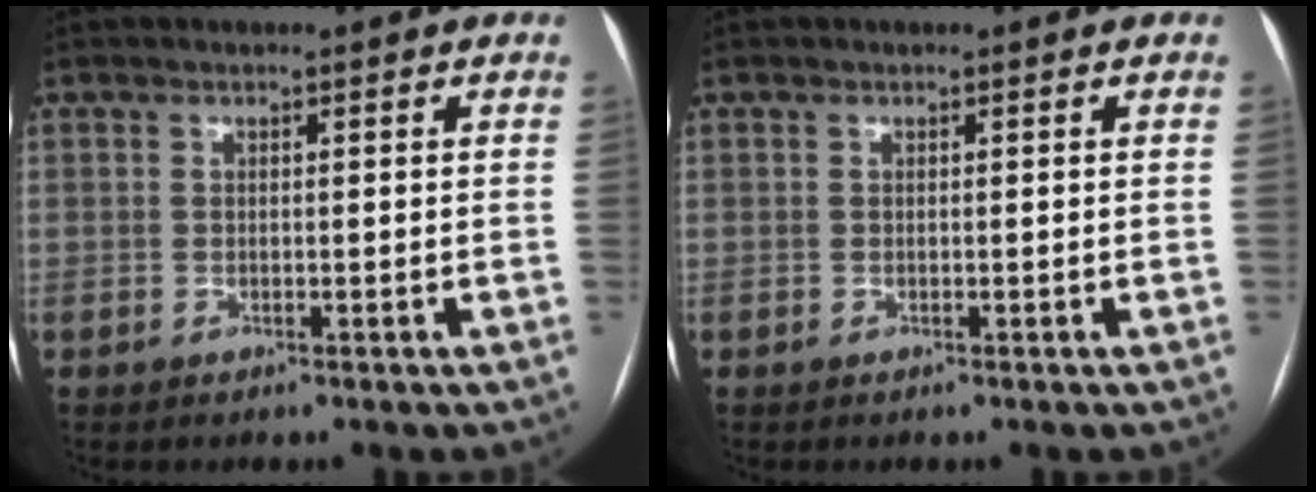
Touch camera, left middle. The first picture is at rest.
{"total": 0.0}